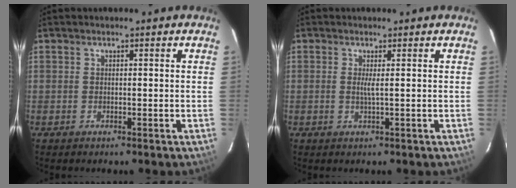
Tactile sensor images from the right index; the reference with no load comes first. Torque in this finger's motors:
{"motor_torque": [0.00, 0.05, 0.03, 0.04]}